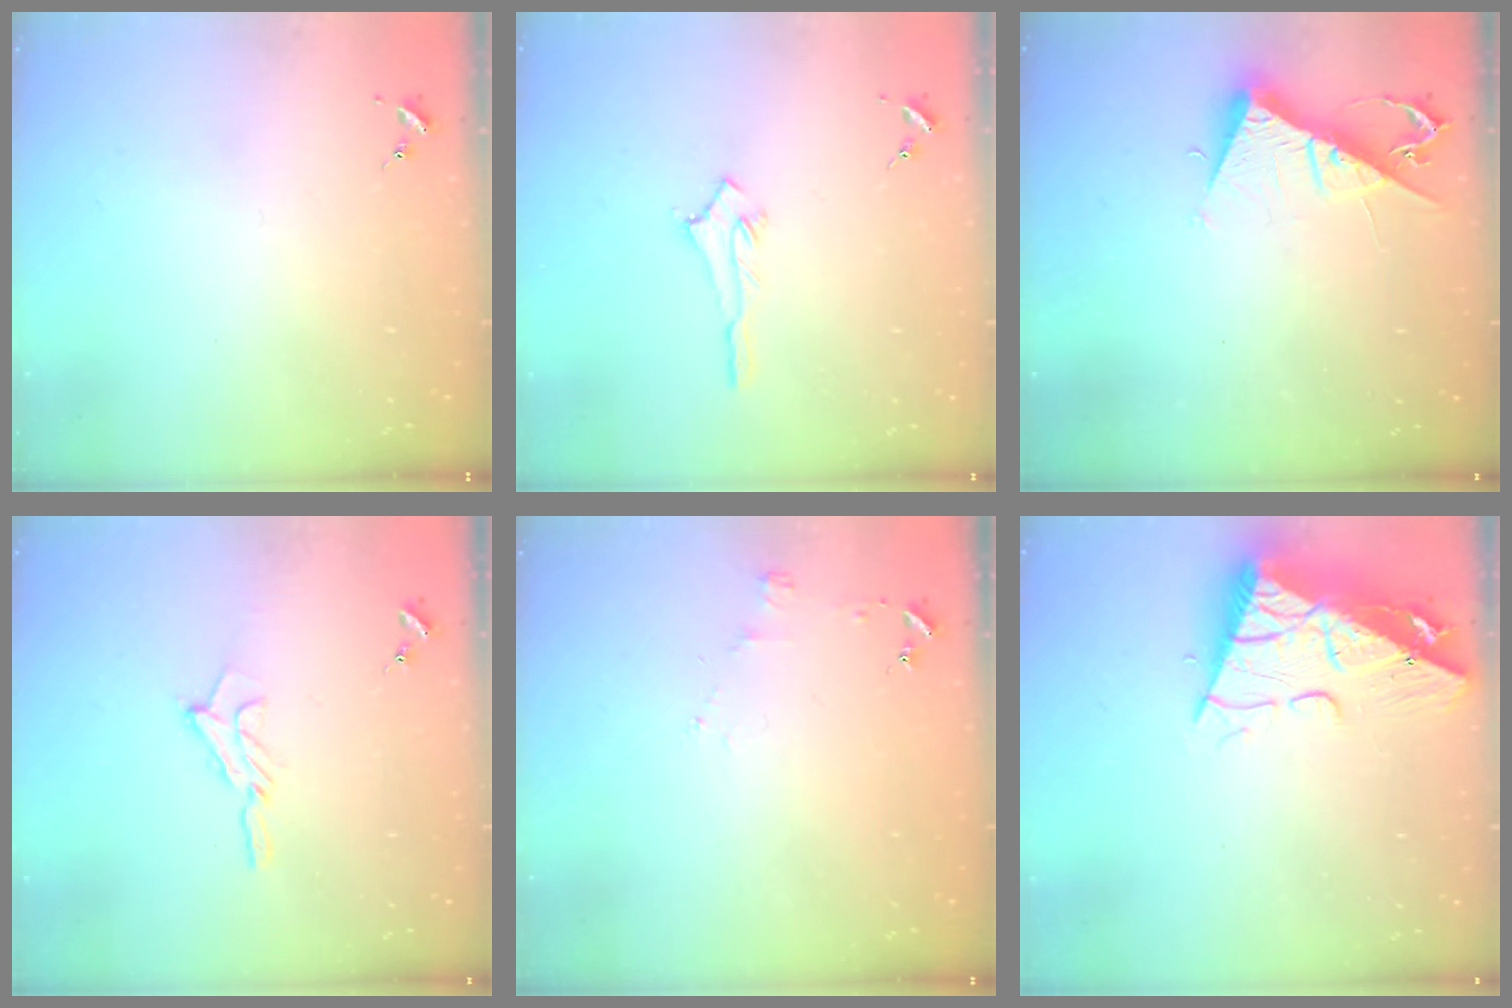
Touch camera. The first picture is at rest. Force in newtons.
{"total": 4.0, "press": 4.0, "slide": 0.5}
{"total": 10.3, "press": 10.3, "slide": 0.6}
{"total": 8.2, "press": 8.2, "slide": 0.6}
{"total": 3.5, "press": 3.5, "slide": 0.4}
{"total": 14.2, "press": 14.1, "slide": 1.5}